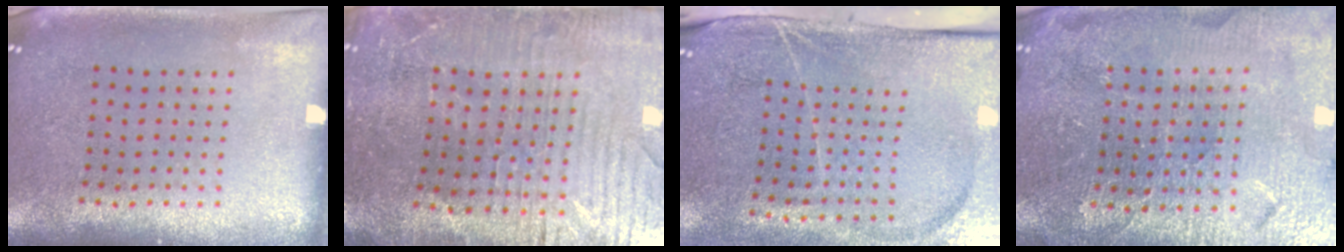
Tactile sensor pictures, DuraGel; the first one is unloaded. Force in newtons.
{"total": 3.1, "press": 3.1, "slide": 0.6}
{"total": 4.3, "press": 3.5, "slide": 2.5}
{"total": 4.3, "press": 4.1, "slide": 1.2}